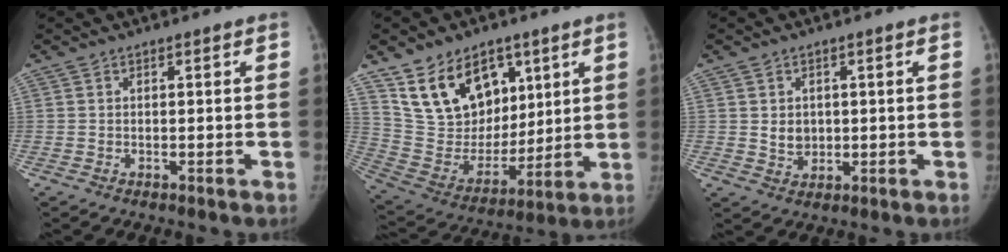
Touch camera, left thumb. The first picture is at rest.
{"total": 18.7, "force": [10.3, 12.2, 9.7], "torque": [-0.124, -0.043, 0.206]}
{"total": 3.6, "force": [0.5, 3.0, 2.0], "torque": [-0.018, -0.007, 0.018]}